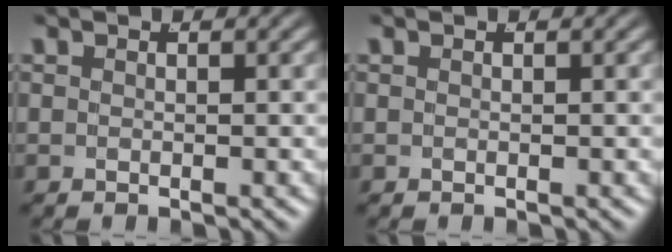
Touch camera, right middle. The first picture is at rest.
{"total": 0.0}